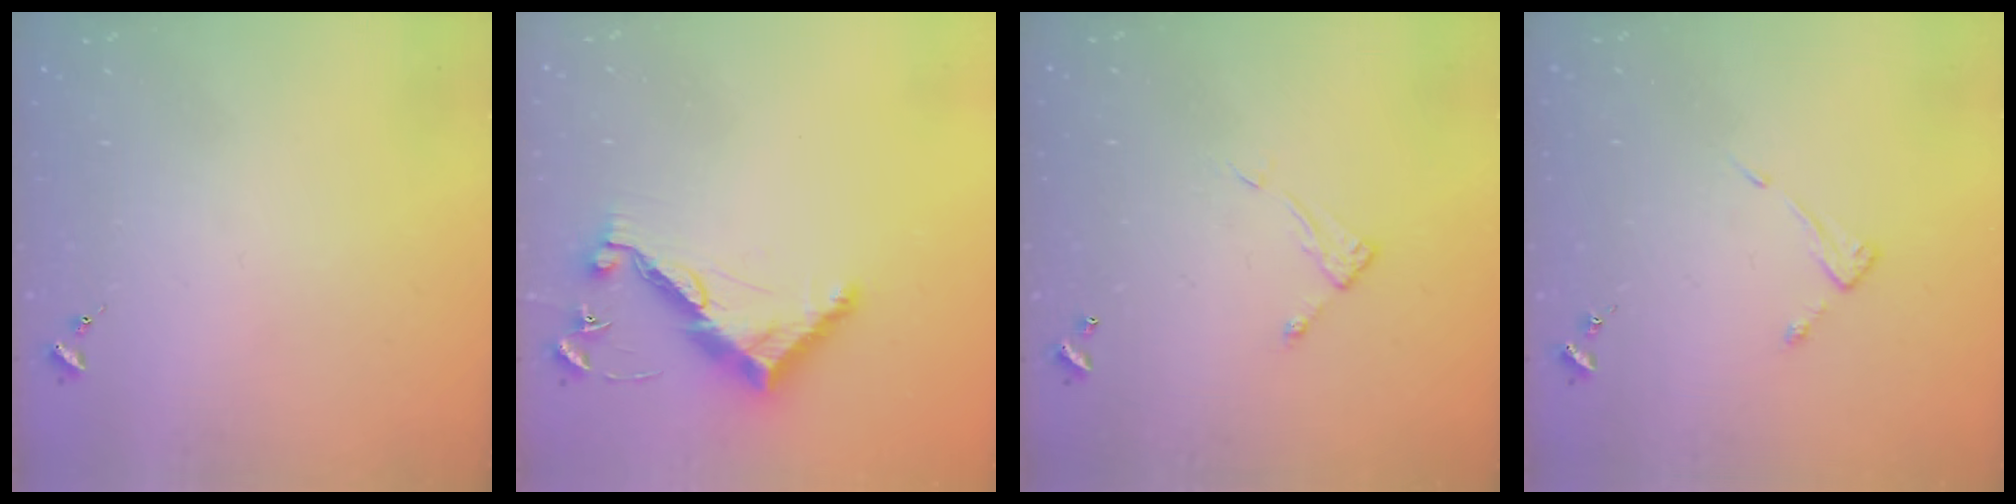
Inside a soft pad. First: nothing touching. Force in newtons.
{"total": 10.2, "press": 10.2, "slide": 0.4}
{"total": 5.0, "press": 5.0, "slide": 0.2}
{"total": 3.9, "press": 3.8, "slide": 0.4}